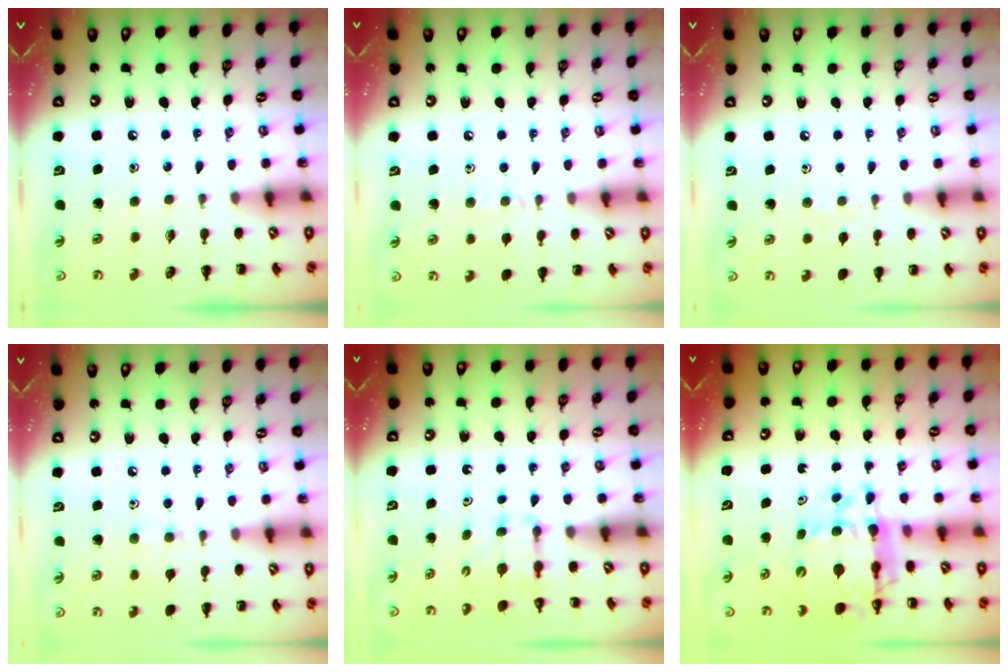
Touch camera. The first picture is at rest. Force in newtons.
{"total": 6.5, "press": 6.2, "slide": 2.2}
{"total": 4.6, "press": 4.3, "slide": 1.6}
{"total": 7.4, "press": 7.0, "slide": 2.3}
{"total": 2.7, "press": 2.5, "slide": 1.1}
{"total": 11.2, "press": 10.7, "slide": 3.3}